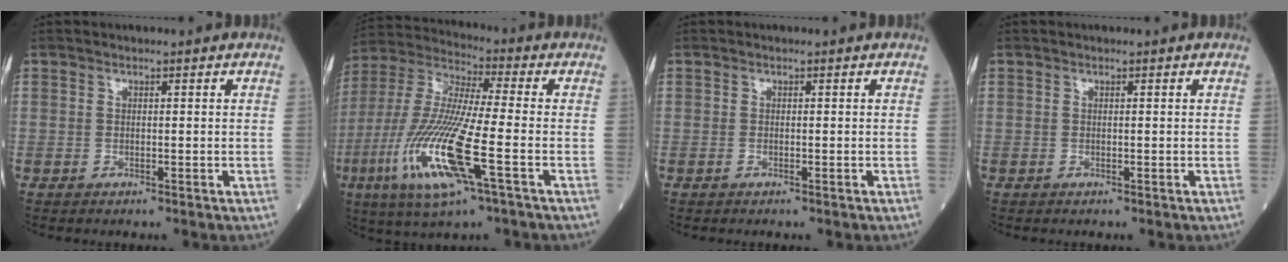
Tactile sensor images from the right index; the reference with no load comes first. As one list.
[{"total": 18.0, "force": [-5.9, 2.1, 16.9], "torque": [-0.370, -0.023, -0.110]}, {"total": 0.0}, {"total": 0.0}]